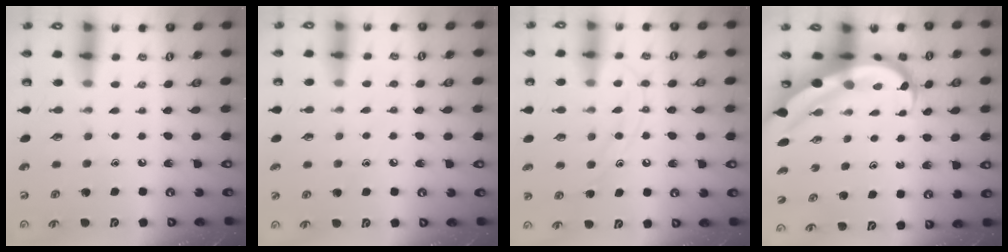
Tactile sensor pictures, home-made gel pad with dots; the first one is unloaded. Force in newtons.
{"total": 3.7, "press": 3.7, "slide": 0.5}
{"total": 10.2, "press": 10.2, "slide": 0.9}
{"total": 11.3, "press": 11.3, "slide": 1.3}